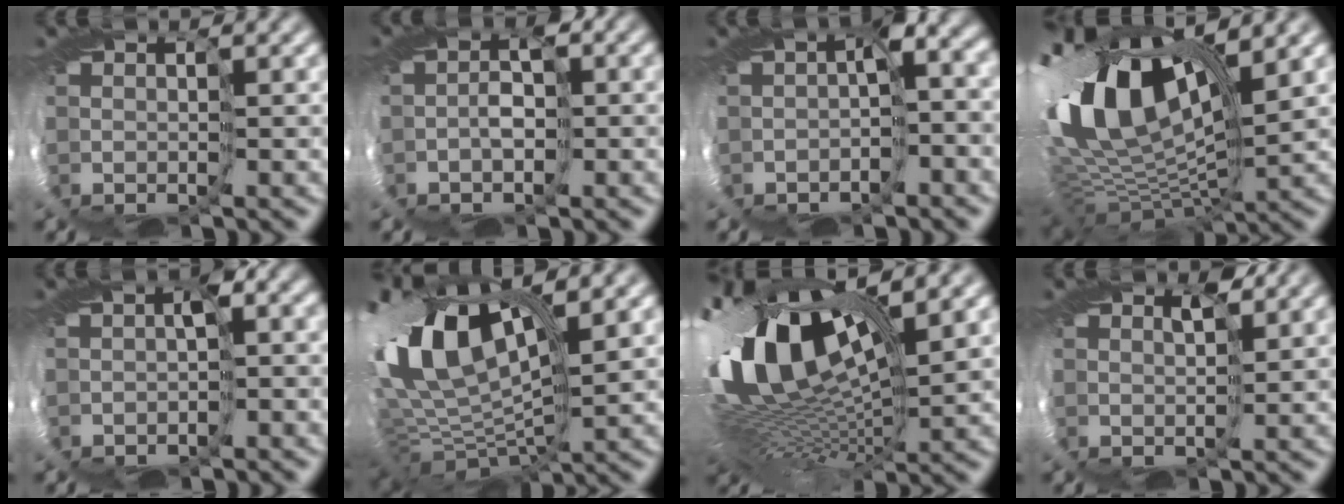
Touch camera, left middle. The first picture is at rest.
{"total": 2.7, "force": [-0.6, 1.7, 1.9], "torque": [-0.041, 0.001, -0.010]}
{"total": 4.1, "force": [-0.8, 1.9, 3.6], "torque": [-0.069, -0.007, -0.017]}
{"total": 15.4, "force": [4.4, 9.3, 11.5], "torque": [-0.247, 0.003, 0.087]}
{"total": 3.3, "force": [-0.4, 1.8, 2.8], "torque": [-0.044, -0.001, 0.003]}
{"total": 13.2, "force": [4.1, 6.9, 10.4], "torque": [-0.232, 0.011, 0.076]}
{"total": 16.3, "force": [4.7, 8.1, 13.4], "torque": [-0.246, -0.010, 0.095]}
{"total": 1.3, "force": [1.3, 0.0, 0.1], "torque": [-0.010, 0.006, 0.011]}